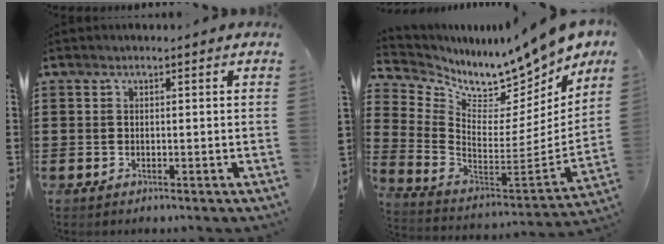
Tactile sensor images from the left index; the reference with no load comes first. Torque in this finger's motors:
{"motor_torque": [1.04, -1.10, 0.37, 0.05]}